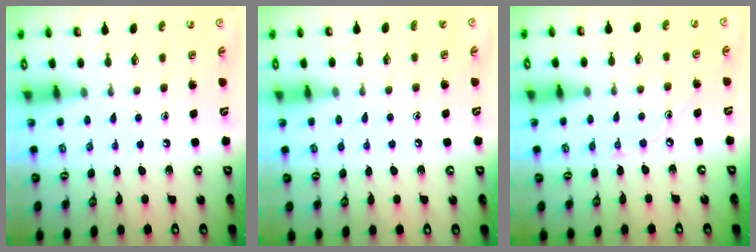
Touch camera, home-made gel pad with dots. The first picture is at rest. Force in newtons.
{"total": 4.1, "press": 4.1, "slide": 0.4}
{"total": 4.6, "press": 4.6, "slide": 0.1}